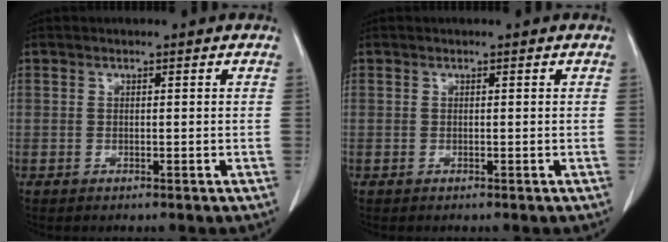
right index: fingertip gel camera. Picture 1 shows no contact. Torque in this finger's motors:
{"motor_torque": [0.00, 0.00, 0.00, 0.00]}